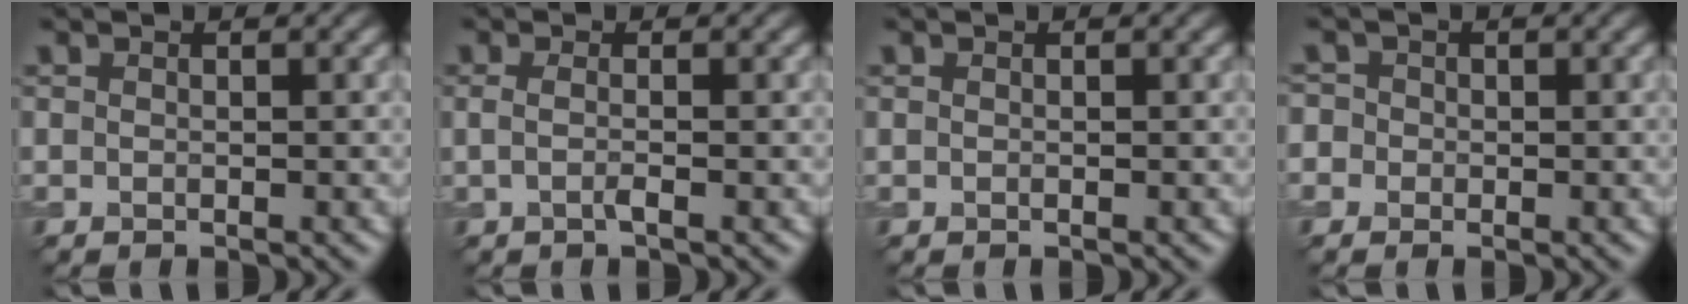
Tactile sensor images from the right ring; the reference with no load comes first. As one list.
[{"total": 1.1, "force": [-0.1, 0.2, 1.1], "torque": [-0.019, 0.000, -0.005]}, {"total": 0.0}, {"total": 1.6, "force": [-0.2, 1.6, 0.3], "torque": [0.006, 0.016, -0.023]}]